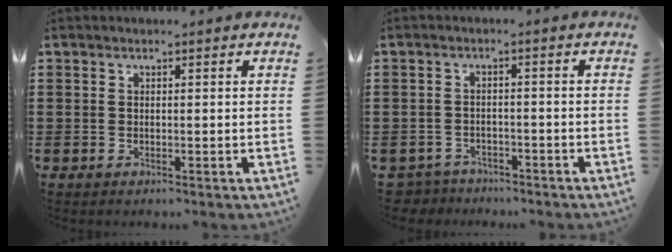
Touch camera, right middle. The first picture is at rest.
{"total": 3.1, "force": [-3.0, 0.7, -0.2], "torque": [-0.006, -0.002, -0.067]}